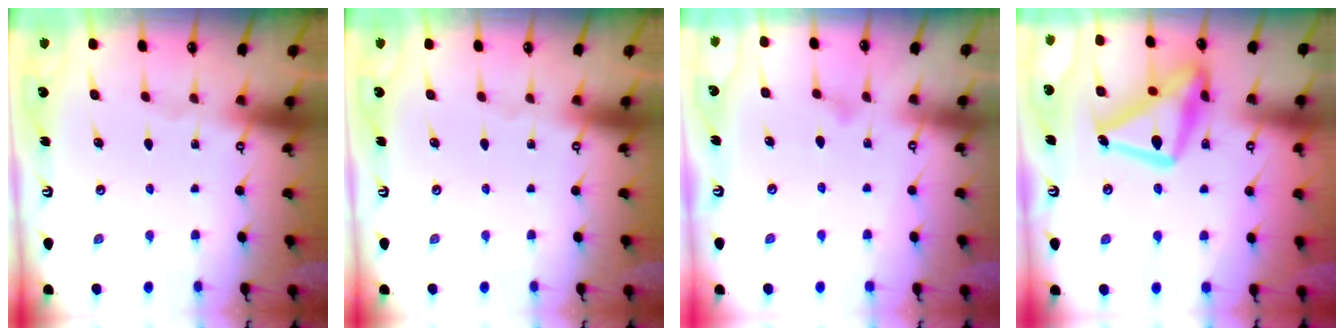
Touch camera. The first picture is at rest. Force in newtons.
{"total": 0.0}
{"total": 8.5, "press": 8.5, "slide": 0.5}
{"total": 20.7, "press": 20.7, "slide": 1.4}